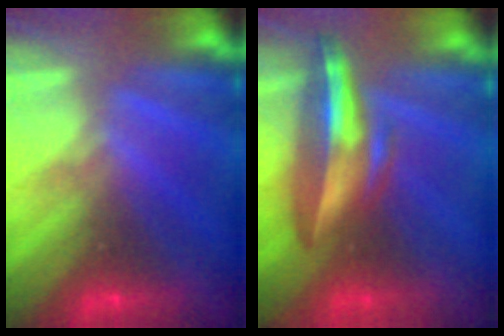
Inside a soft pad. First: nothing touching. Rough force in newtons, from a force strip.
{"total": 7.5}